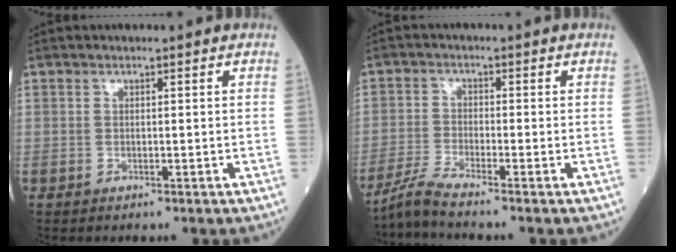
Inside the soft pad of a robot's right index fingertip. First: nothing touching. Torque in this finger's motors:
{"motor_torque": [0.03, -0.10, 0.02, 0.00]}